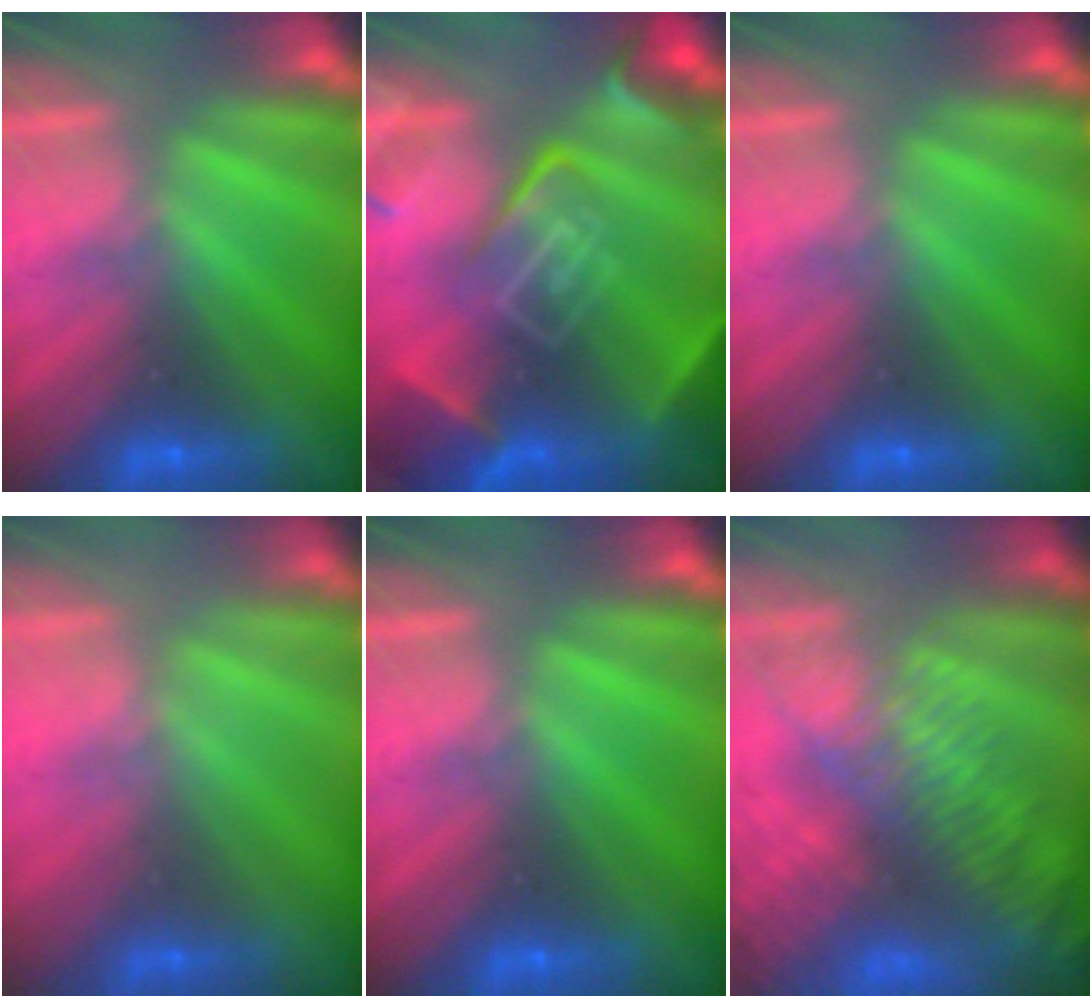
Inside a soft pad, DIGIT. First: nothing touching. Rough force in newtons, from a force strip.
{"total": 8.4}
{"total": 0.0}
{"total": 2.2}
{"total": 0.0}
{"total": 9.5}